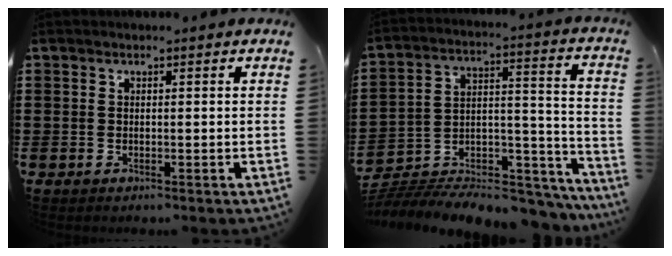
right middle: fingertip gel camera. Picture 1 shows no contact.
{"total": 7.3, "force": [-7.0, 1.8, 1.3], "torque": [-0.013, 0.013, -0.135]}